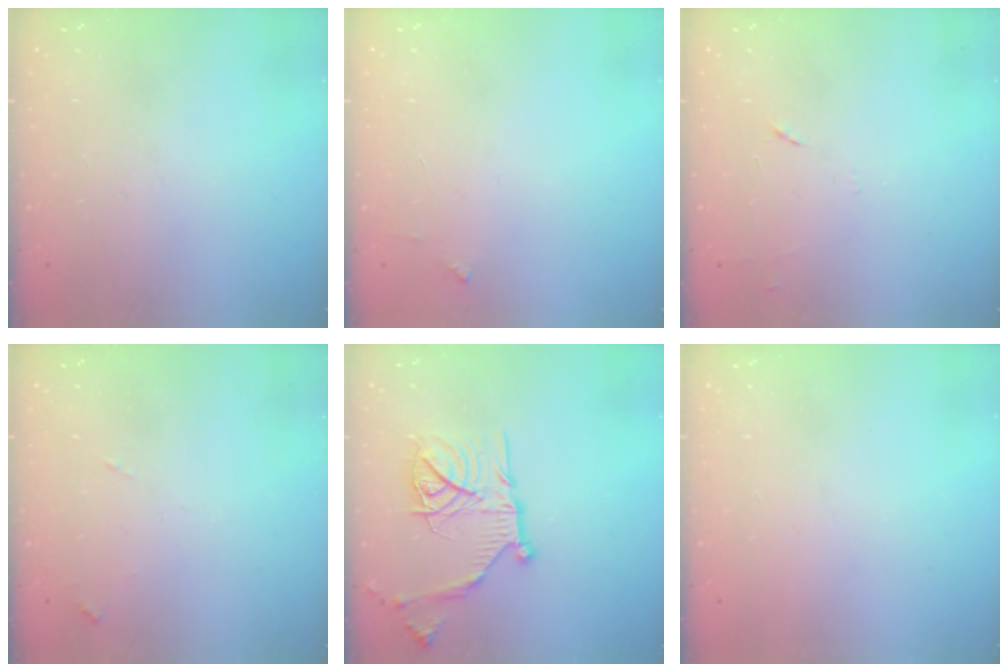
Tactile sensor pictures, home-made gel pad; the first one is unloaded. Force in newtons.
{"total": 2.6, "press": 2.6, "slide": 0.2}
{"total": 4.3, "press": 4.3, "slide": 0.6}
{"total": 6.3, "press": 6.3, "slide": 0.5}
{"total": 19.5, "press": 19.4, "slide": 1.7}
{"total": 1.5, "press": 1.5, "slide": 0.1}